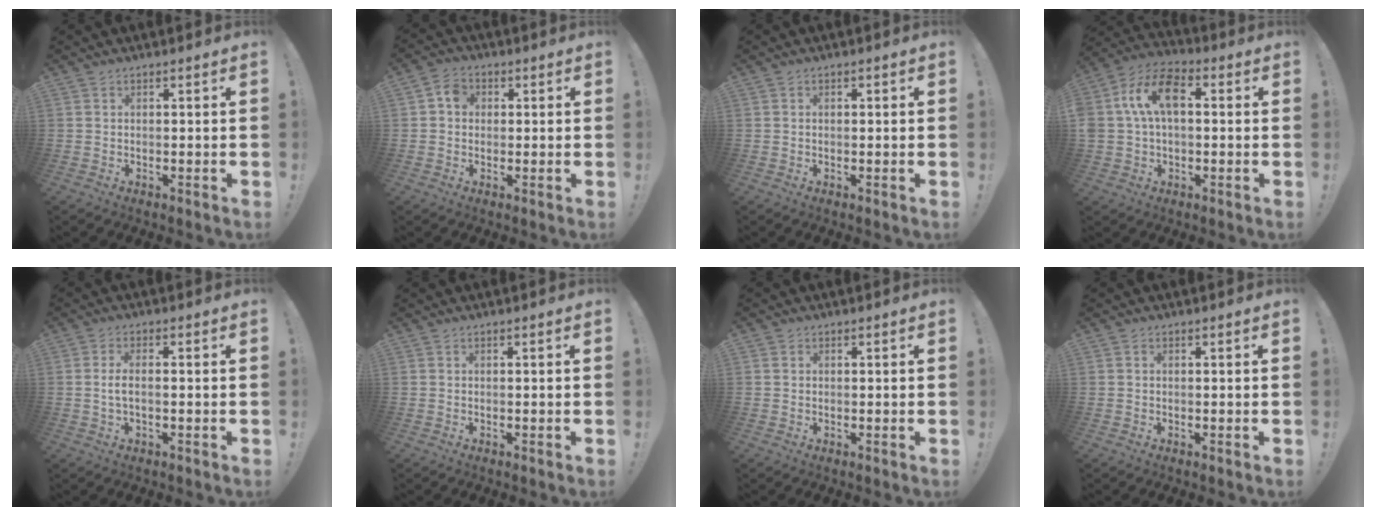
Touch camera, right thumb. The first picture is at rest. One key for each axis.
{"total": 4.6, "fx": 0.7, "fy": 3.9, "fz": 2.4, "tx": -0.033, "ty": 0.008, "tz": 0.012}
{"total": 0.5, "fx": 0.1, "fy": 0.4, "fz": 0.3, "tx": -0.002, "ty": 0.001, "tz": 0.000}
{"total": 13.1, "fx": 2.8, "fy": 8.4, "fz": 9.6, "tx": -0.177, "ty": 0.015, "tz": 0.054}
{"total": 3.8, "fx": -0.4, "fy": 1.2, "fz": 3.5, "tx": -0.062, "ty": -0.002, "tz": -0.009}
{"total": 0.0}
{"total": 0.8, "fx": 0.3, "fy": 0.7, "fz": -0.2, "tx": 0.004, "ty": 0.001, "tz": 0.007}
{"total": 0.0}